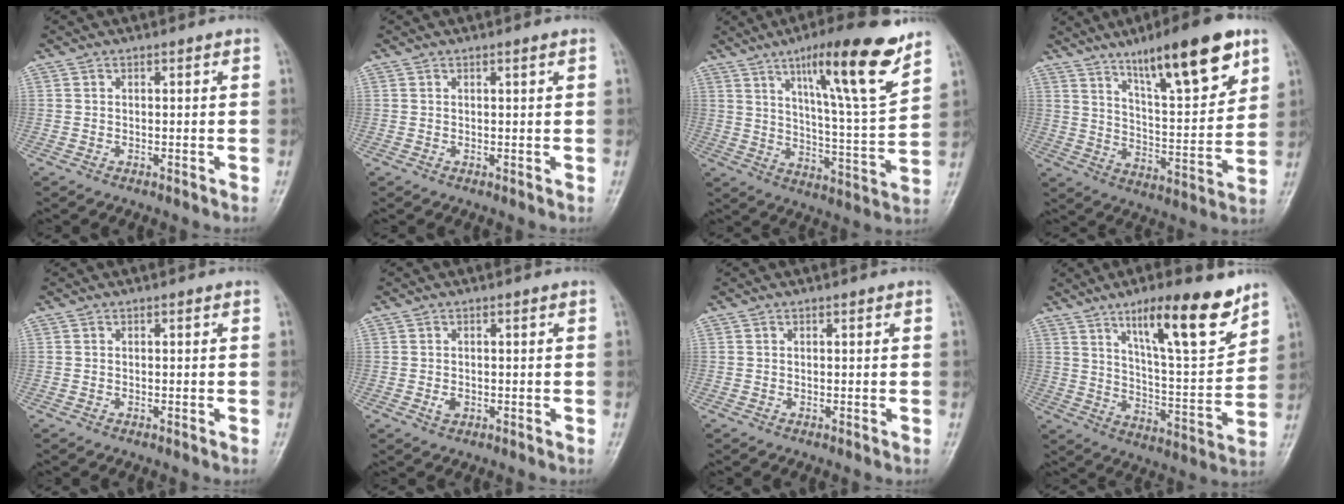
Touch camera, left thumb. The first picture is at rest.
{"total": 0.7, "force": [0.4, -0.1, 0.5], "torque": [-0.011, -0.002, 0.008]}
{"total": 18.5, "force": [11.3, 2.3, 14.4], "torque": [-0.204, -0.061, 0.180]}
{"total": 18.8, "force": [11.4, 4.6, 14.2], "torque": [-0.192, -0.055, 0.189]}
{"total": 0.0}
{"total": 1.4, "force": [-0.3, 1.0, 0.9], "torque": [-0.015, -0.001, -0.003]}
{"total": 0.0}
{"total": 17.1, "force": [10.9, 3.8, 12.6], "torque": [-0.172, -0.066, 0.184]}